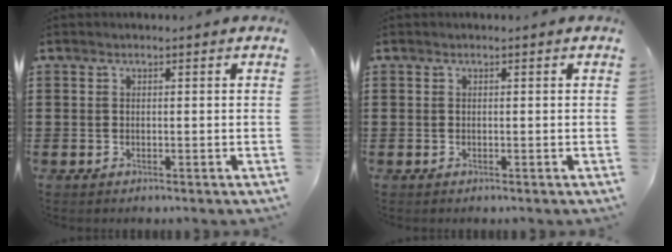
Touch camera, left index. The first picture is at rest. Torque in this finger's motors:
{"motor_torque": [0.00, 0.00, 0.00, 0.00]}